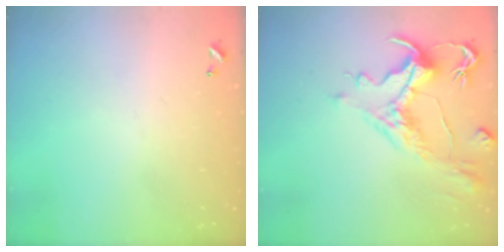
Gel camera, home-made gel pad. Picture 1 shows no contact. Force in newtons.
{"total": 2.6, "press": 2.1, "slide": 1.6}